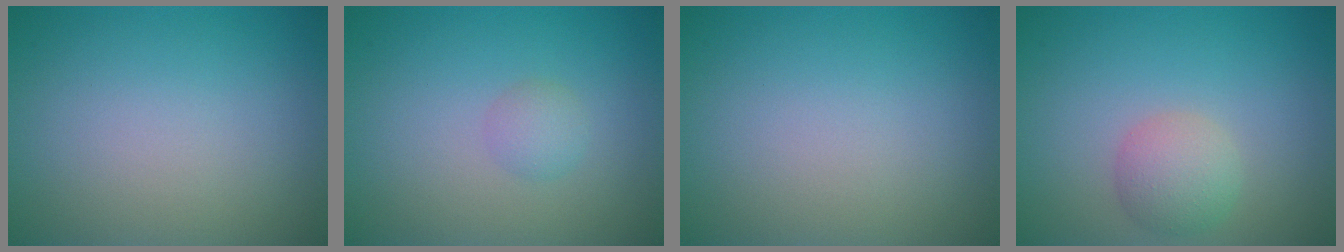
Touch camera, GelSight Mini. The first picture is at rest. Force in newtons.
{"total": 1.3, "press": 1.3, "slide": 0.1}
{"total": 0.0}
{"total": 2.8, "press": 2.8, "slide": 0.2}